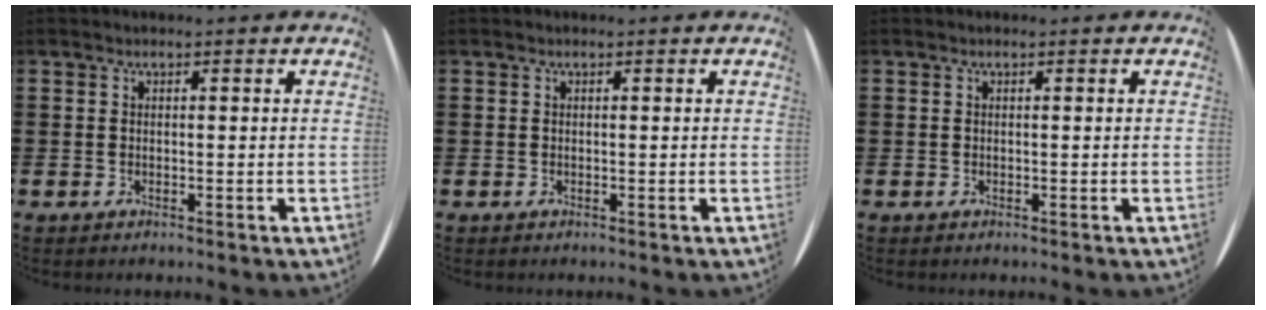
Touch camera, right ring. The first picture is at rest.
{"total": 0.0}
{"total": 0.0}